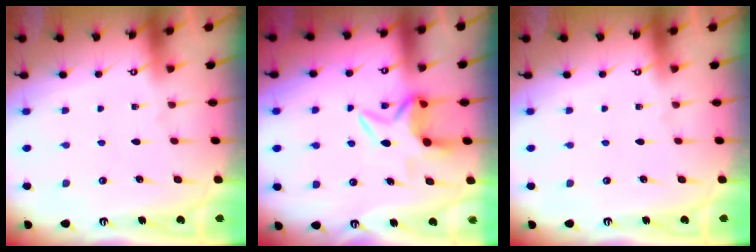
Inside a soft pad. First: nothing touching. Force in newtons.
{"total": 7.1, "press": 7.0, "slide": 1.0}
{"total": 0.0}